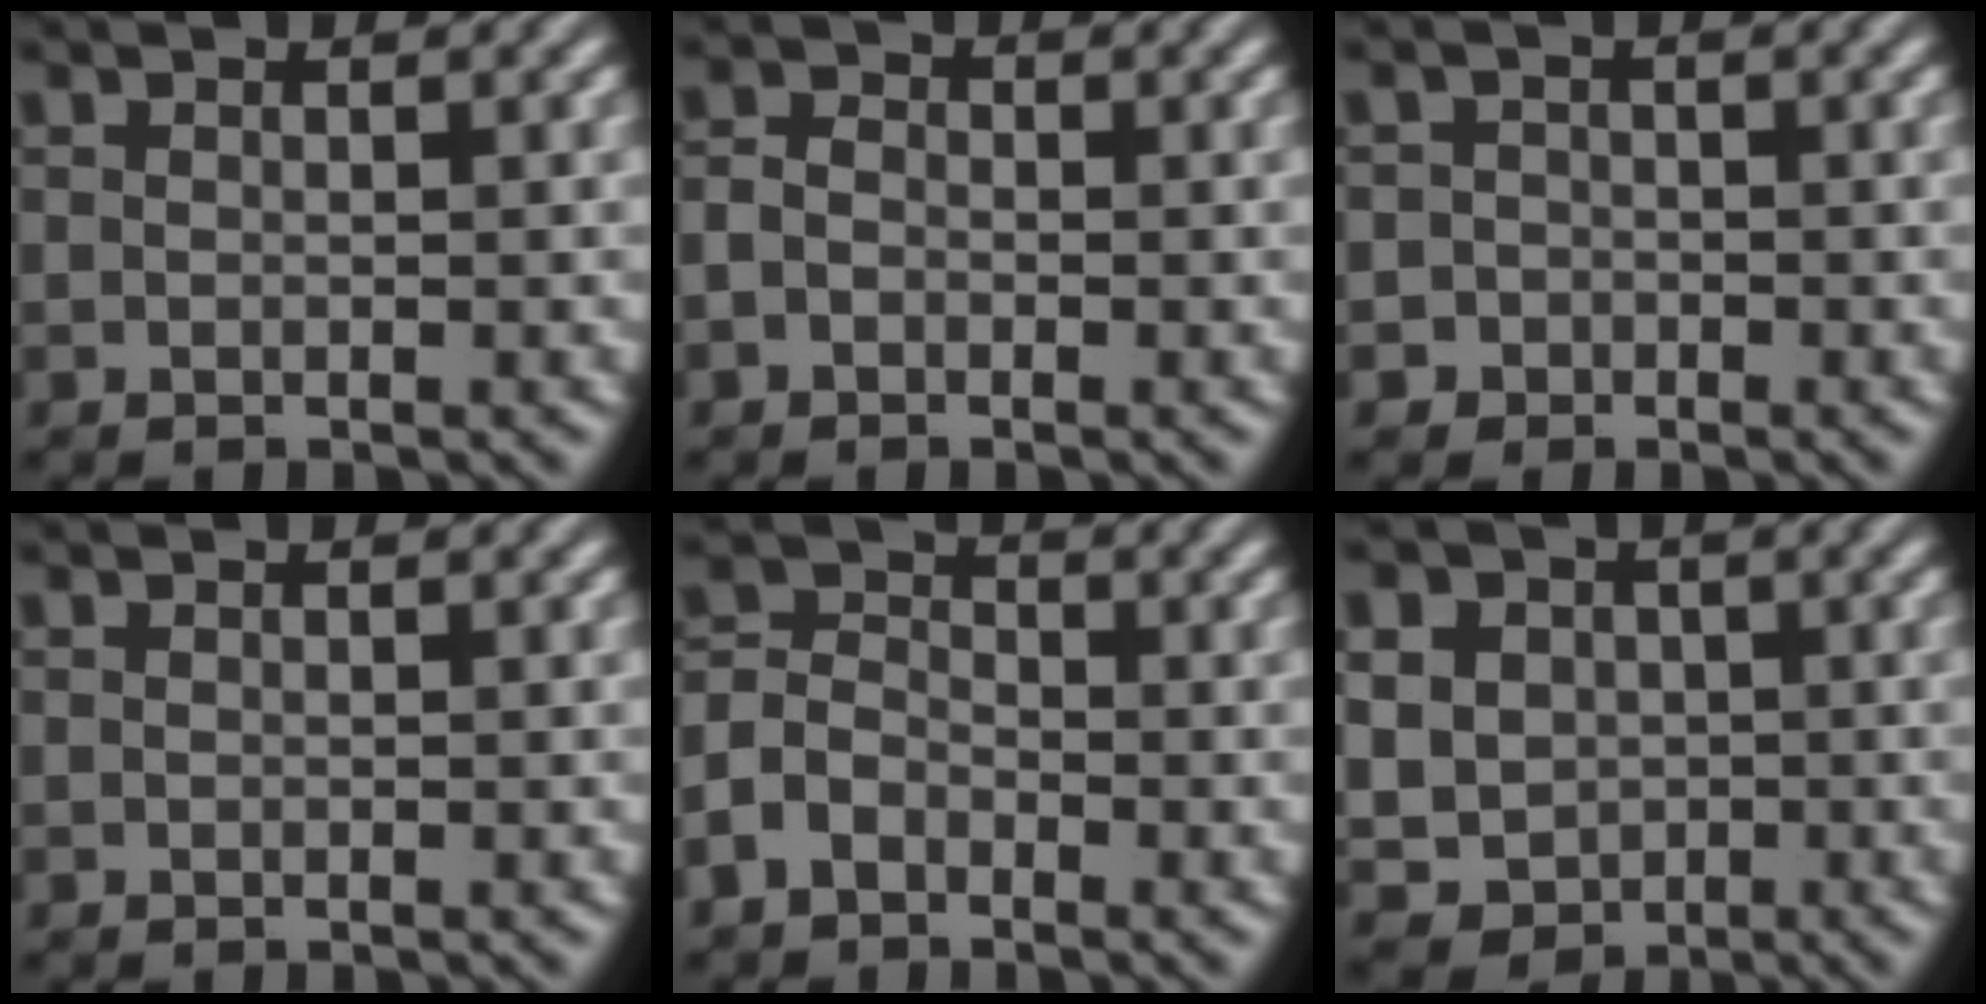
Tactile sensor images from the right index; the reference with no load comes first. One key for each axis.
{"total": 1.3, "fx": -0.8, "fy": 1.0, "fz": 0.5, "tx": -0.004, "ty": -0.007, "tz": -0.013}
{"total": 2.5, "fx": -1.6, "fy": 1.9, "fz": -0.4, "tx": 0.012, "ty": -0.012, "tz": -0.029}
{"total": 0.0}
{"total": 4.4, "fx": -1.1, "fy": 3.8, "fz": 1.9, "tx": -0.034, "ty": -0.014, "tz": -0.023}
{"total": 10.0, "fx": -1.8, "fy": 9.2, "fz": 3.6, "tx": -0.083, "ty": -0.047, "tz": -0.022}